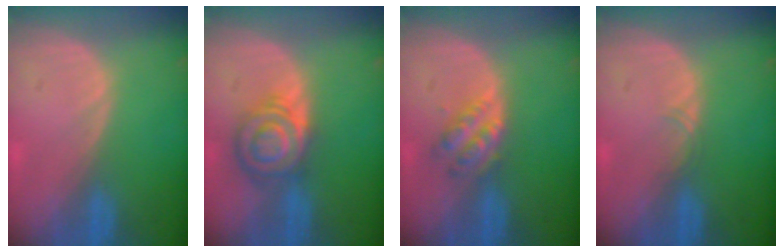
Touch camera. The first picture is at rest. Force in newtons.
{"total": 6.6, "press": 6.6, "slide": 0.2}
{"total": 4.7, "press": 4.2, "slide": 2.3}
{"total": 0.9, "press": 0.8, "slide": 0.2}